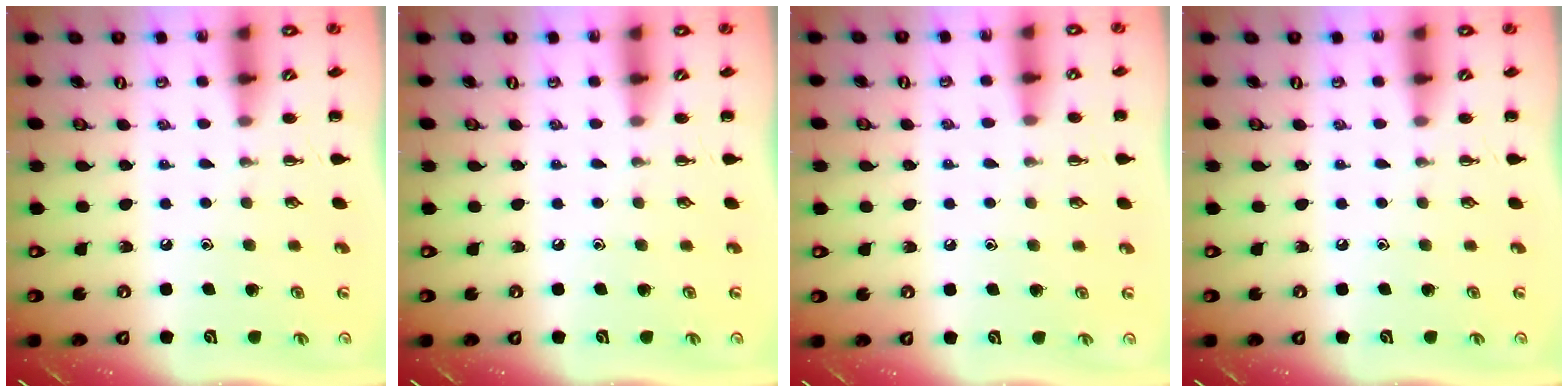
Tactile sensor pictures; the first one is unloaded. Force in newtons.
{"total": 0.0}
{"total": 3.3, "press": 3.0, "slide": 1.2}
{"total": 0.0}